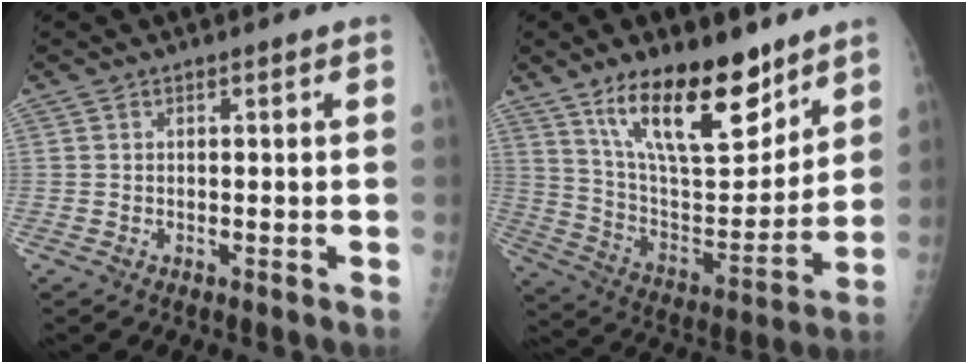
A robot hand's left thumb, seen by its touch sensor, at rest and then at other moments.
{"total": 20.8, "force": [13.6, 8.1, 13.5], "torque": [-0.178, -0.079, 0.243]}